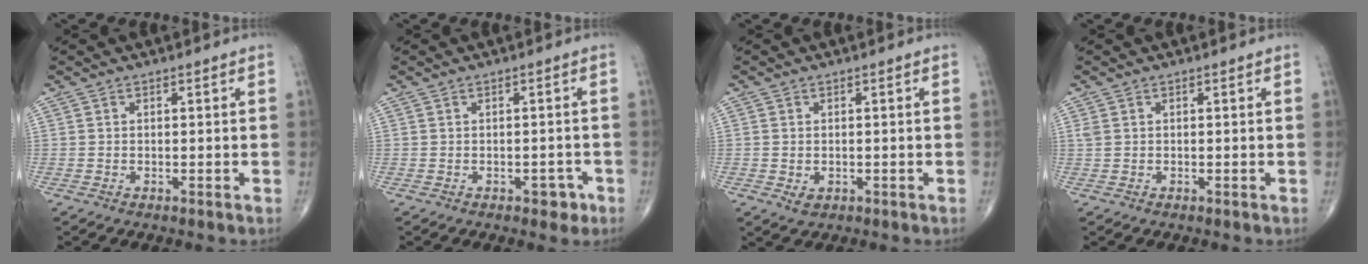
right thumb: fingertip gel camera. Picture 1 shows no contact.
{"total": 2.4, "force": [-1.2, 1.6, 1.4], "torque": [-0.006, 0.006, -0.012]}
{"total": 2.0, "force": [-0.4, 1.5, 1.2], "torque": [-0.018, -0.003, 0.001]}
{"total": 1.2, "force": [0.4, 0.8, 0.7], "torque": [-0.018, 0.006, 0.012]}